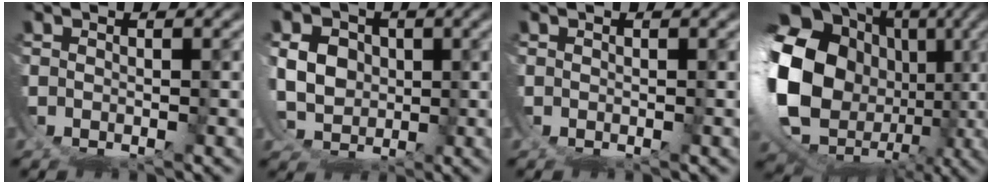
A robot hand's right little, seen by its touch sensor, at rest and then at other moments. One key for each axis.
{"total": 6.5, "fx": 0.5, "fy": 5.4, "fz": 3.6, "tx": -0.070, "ty": -0.026, "tz": 0.017}
{"total": 0.0}
{"total": 19.8, "fx": -1.8, "fy": 15.4, "fz": 12.4, "tx": -0.276, "ty": -0.066, "tz": -0.009}